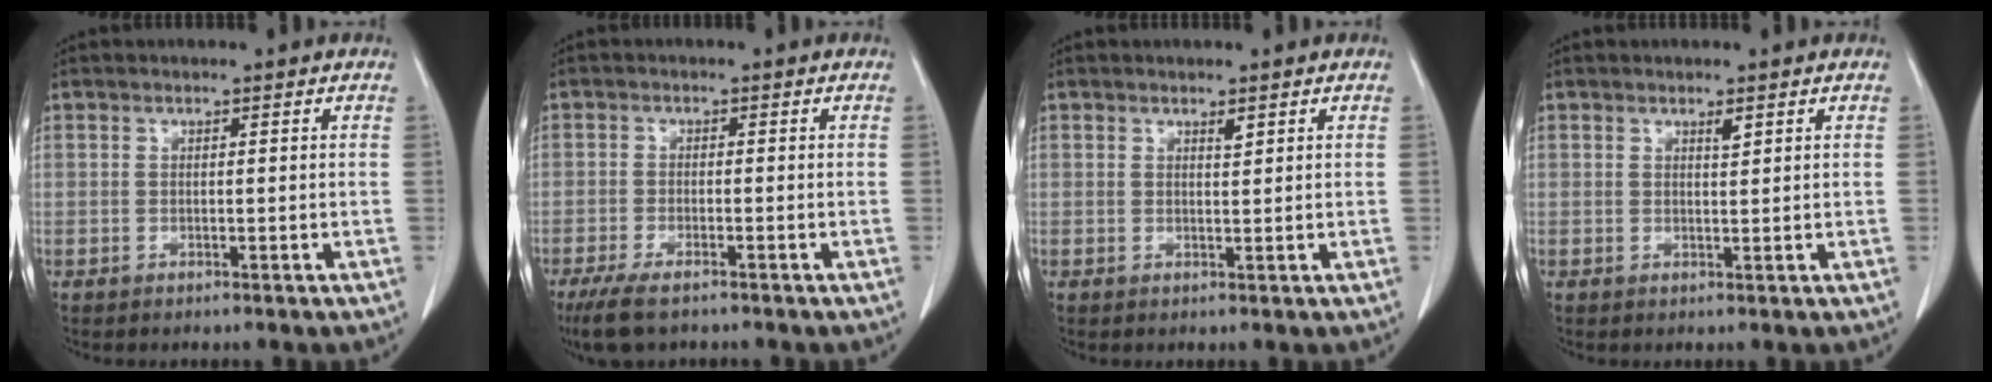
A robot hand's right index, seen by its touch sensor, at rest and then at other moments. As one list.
[{"total": 5.8, "force": [-4.3, 1.4, 3.7], "torque": [-0.074, -0.016, -0.069]}, {"total": 0.8, "force": [0.6, 0.2, 0.6], "torque": [-0.015, -0.006, 0.010]}, {"total": 1.0, "force": [0.6, 0.2, 0.7], "torque": [-0.016, -0.005, 0.011]}]